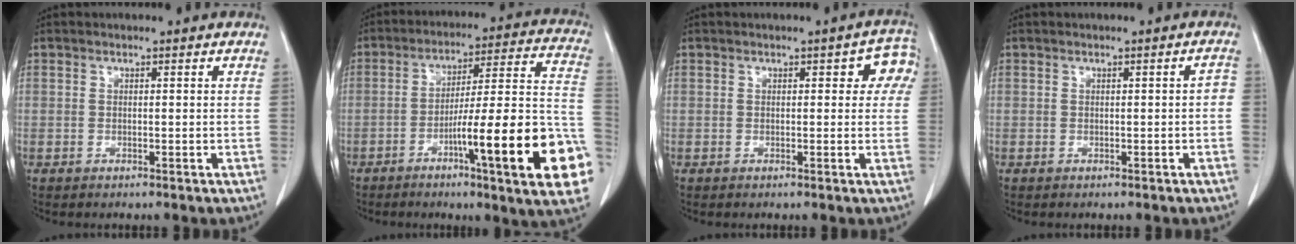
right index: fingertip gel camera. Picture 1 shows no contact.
{"total": 22.4, "force": [-8.1, 1.1, 20.8], "torque": [-0.219, 0.008, -0.116]}
{"total": 4.4, "force": [1.3, 2.3, 3.5], "torque": [-0.022, 0.020, 0.008]}
{"total": 1.2, "force": [-0.3, 0.4, 1.0], "torque": [-0.003, 0.004, -0.005]}